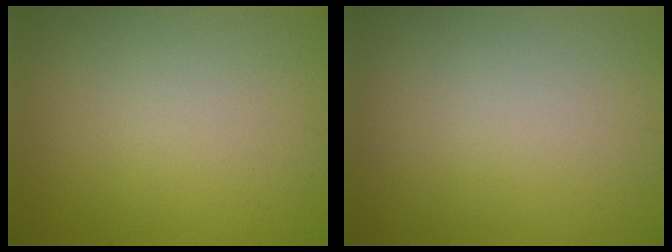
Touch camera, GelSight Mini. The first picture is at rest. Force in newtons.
{"total": 0.0}